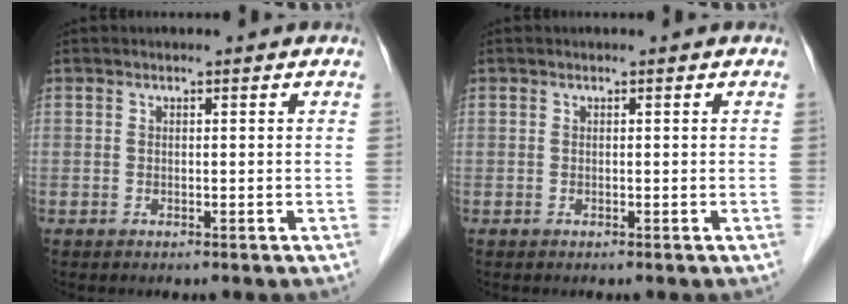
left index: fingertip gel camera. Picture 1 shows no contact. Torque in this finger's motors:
{"motor_torque": [0.00, 0.00, 0.00, 0.00]}